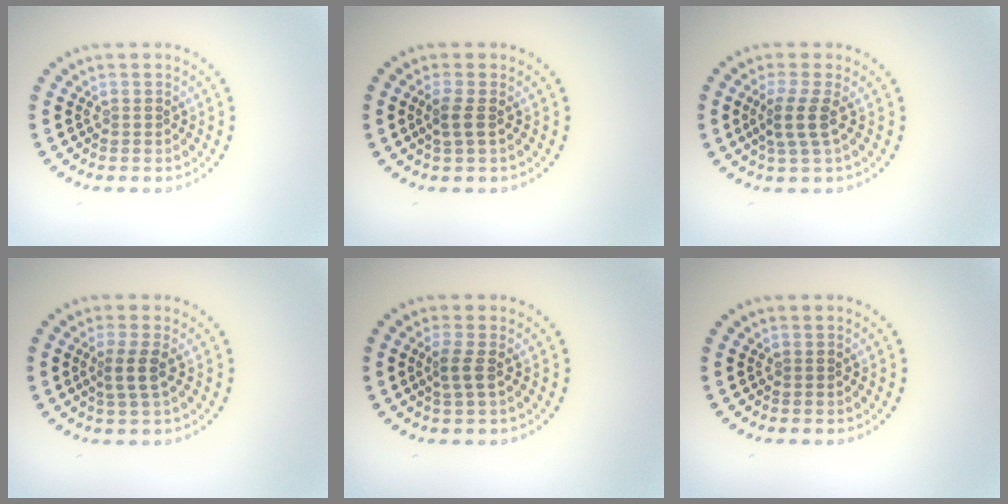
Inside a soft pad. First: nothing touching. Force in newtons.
{"total": 1.5, "press": 1.3, "slide": 0.8}
{"total": 2.5, "press": 2.0, "slide": 1.6}
{"total": 2.2, "press": 1.8, "slide": 1.3}
{"total": 1.7, "press": 1.3, "slide": 1.0}
{"total": 0.0}